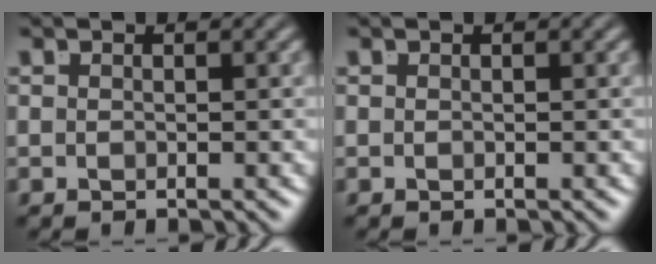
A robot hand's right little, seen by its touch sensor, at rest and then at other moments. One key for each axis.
{"total": 0.0}